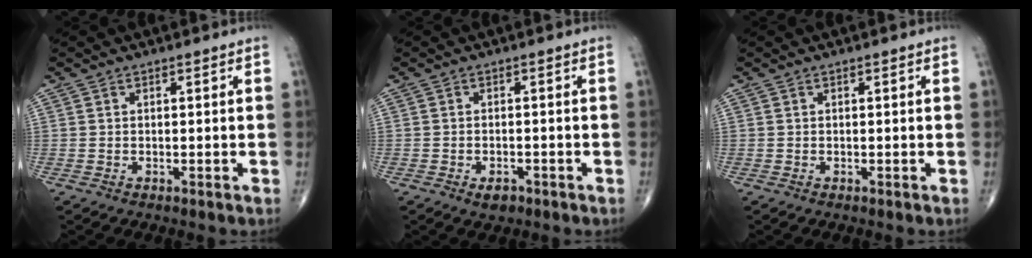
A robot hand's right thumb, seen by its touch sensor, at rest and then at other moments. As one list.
[{"total": 2.6, "force": [-1.5, 1.5, 1.6], "torque": [-0.022, 0.003, -0.019]}, {"total": 0.0}]